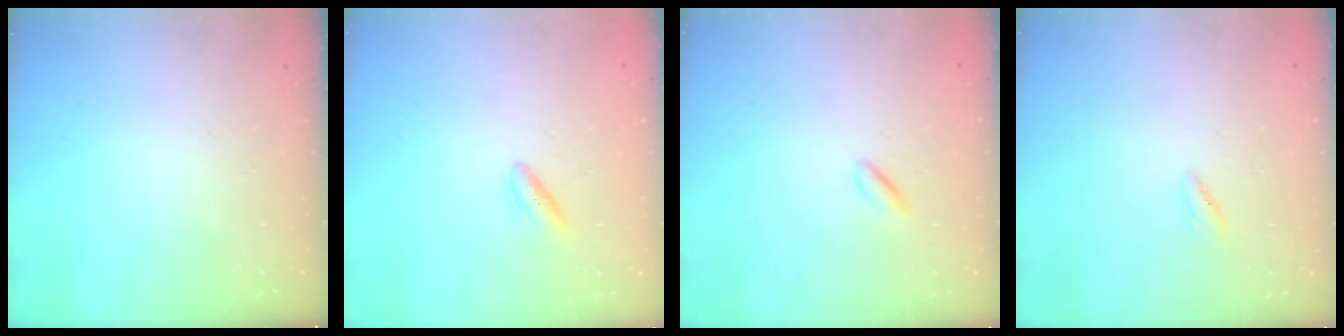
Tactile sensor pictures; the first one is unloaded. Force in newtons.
{"total": 2.5, "press": 2.1, "slide": 1.3}
{"total": 0.6, "press": 0.3, "slide": 0.5}
{"total": 2.3, "press": 2.2, "slide": 0.7}